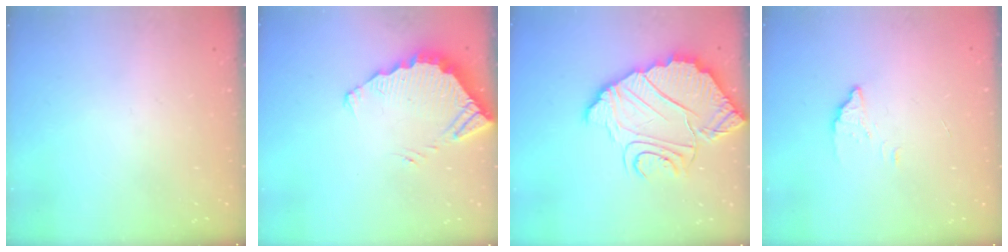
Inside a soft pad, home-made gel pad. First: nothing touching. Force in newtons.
{"total": 3.9, "press": 3.9, "slide": 0.3}
{"total": 11.4, "press": 11.4, "slide": 1.0}
{"total": 2.7, "press": 2.7, "slide": 0.2}